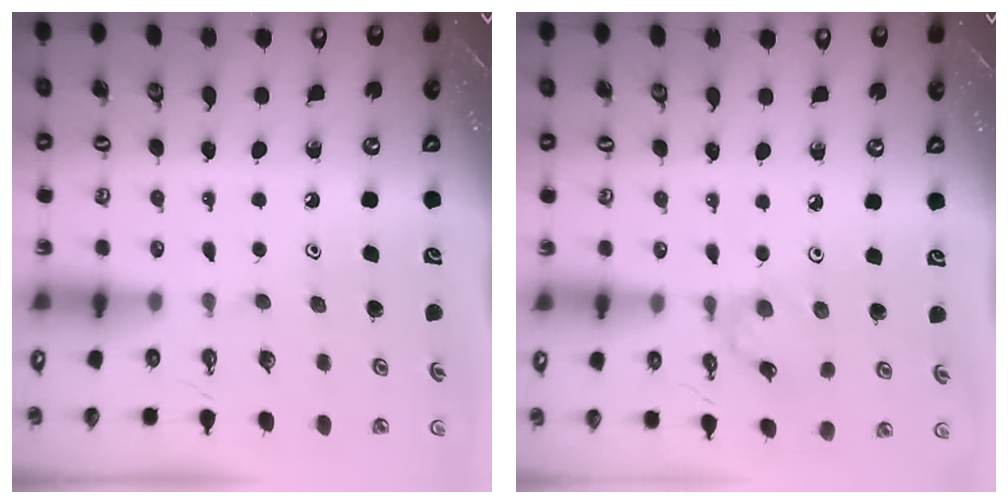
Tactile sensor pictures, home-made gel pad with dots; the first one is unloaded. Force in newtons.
{"total": 1.4, "press": 1.3, "slide": 0.2}